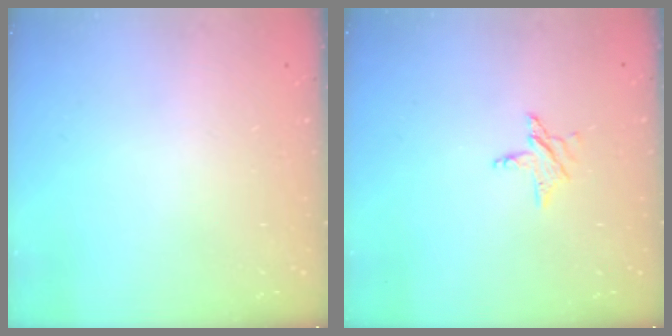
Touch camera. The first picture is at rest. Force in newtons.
{"total": 4.4, "press": 4.4, "slide": 0.4}